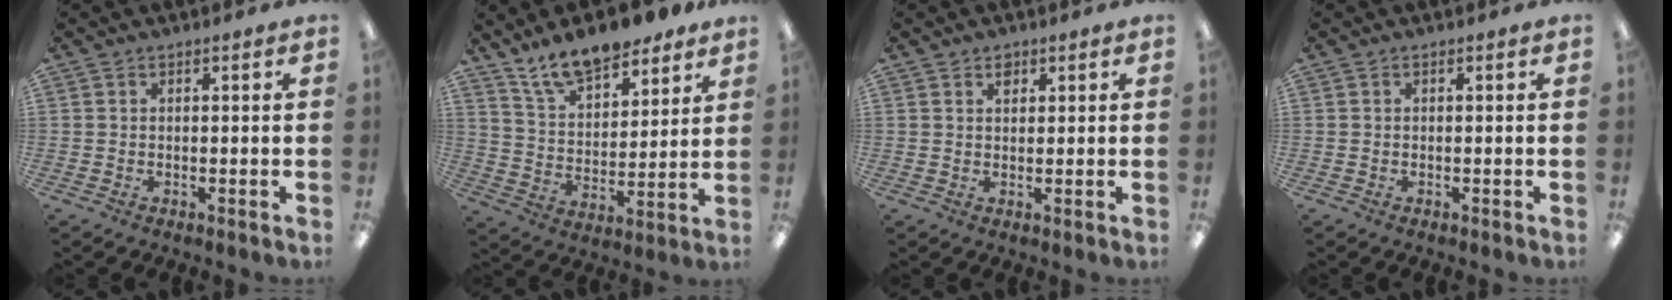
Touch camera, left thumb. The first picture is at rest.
{"total": 14.0, "force": [11.7, 5.1, 5.6], "torque": [-0.098, -0.070, 0.212]}
{"total": 1.8, "force": [1.3, 1.1, 0.4], "torque": [-0.002, -0.003, 0.023]}
{"total": 0.0}